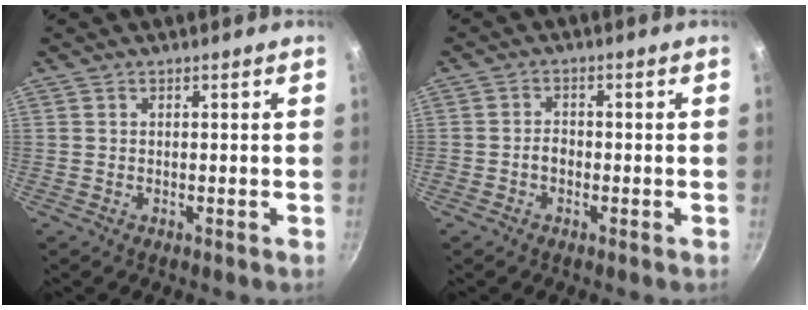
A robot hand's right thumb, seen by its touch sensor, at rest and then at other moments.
{"total": 2.0, "force": [-0.8, 1.5, 1.2], "torque": [-0.011, 0.017, -0.015]}